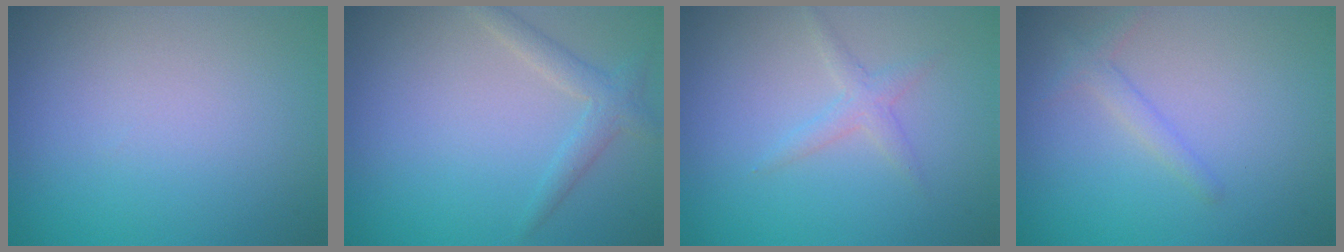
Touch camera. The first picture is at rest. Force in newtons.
{"total": 2.0, "press": 2.0, "slide": 0.1}
{"total": 1.5, "press": 1.5, "slide": 0.1}
{"total": 1.4, "press": 1.4, "slide": 0.0}